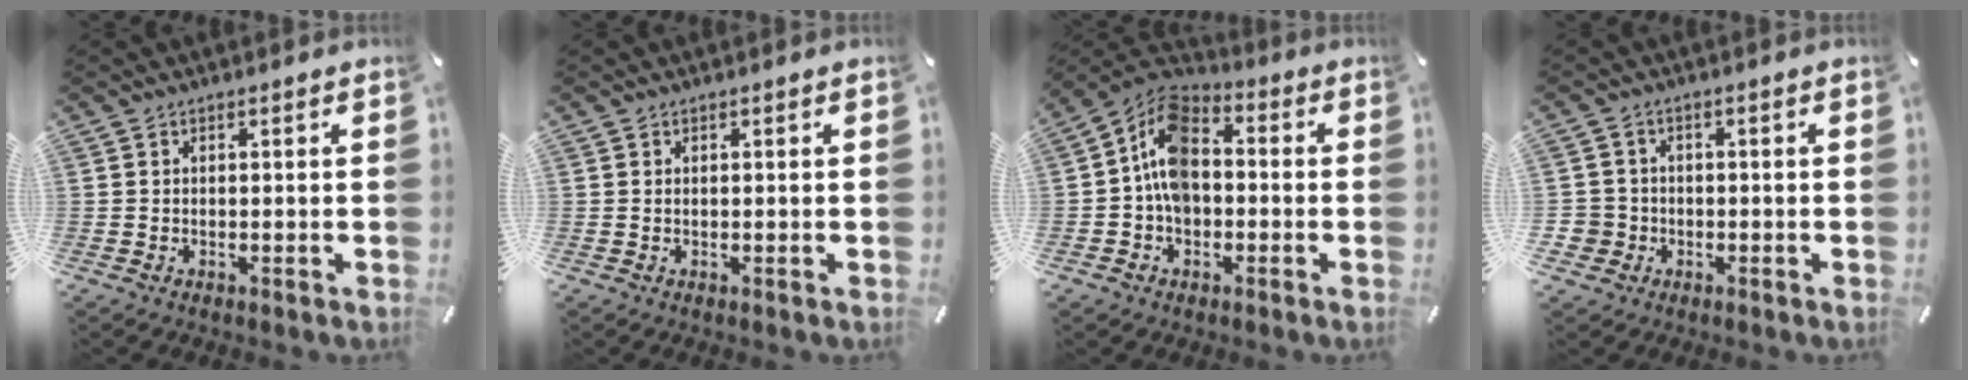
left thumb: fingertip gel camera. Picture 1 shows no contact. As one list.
[{"total": 0.0}, {"total": 10.1, "force": [-1.3, 7.5, 6.7], "torque": [-0.150, 0.014, -0.027]}, {"total": 4.2, "force": [-1.1, 4.0, 0.3], "torque": [-0.015, 0.008, -0.021]}]